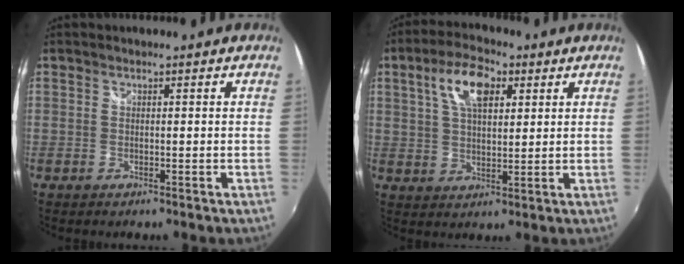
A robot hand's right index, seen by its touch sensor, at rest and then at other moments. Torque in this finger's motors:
{"motor_torque": [0.26, 0.22, 0.45, 0.12]}